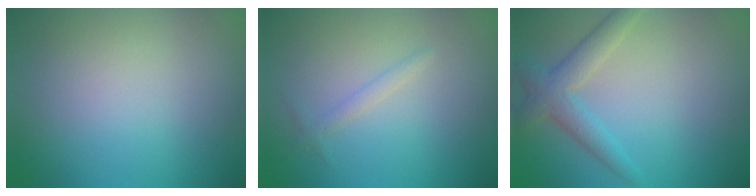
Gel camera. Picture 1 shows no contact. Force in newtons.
{"total": 1.0, "press": 1.0, "slide": 0.0}
{"total": 3.1, "press": 3.1, "slide": 0.2}